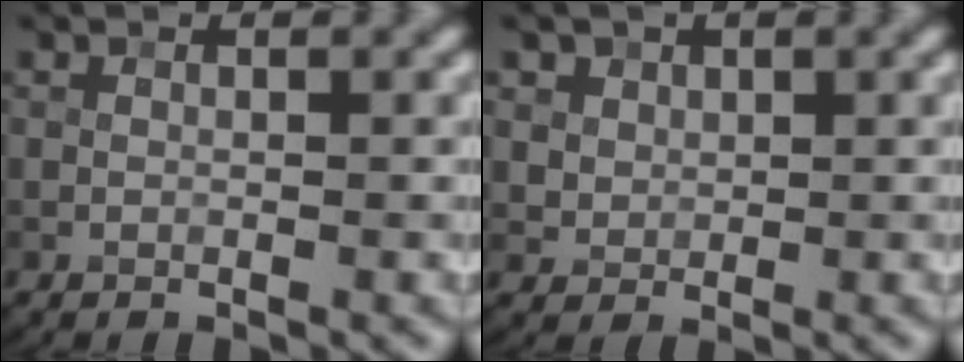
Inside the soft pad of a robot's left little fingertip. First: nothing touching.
{"total": 4.4, "force": [2.5, 3.2, 1.7], "torque": [-0.052, -0.004, 0.051]}